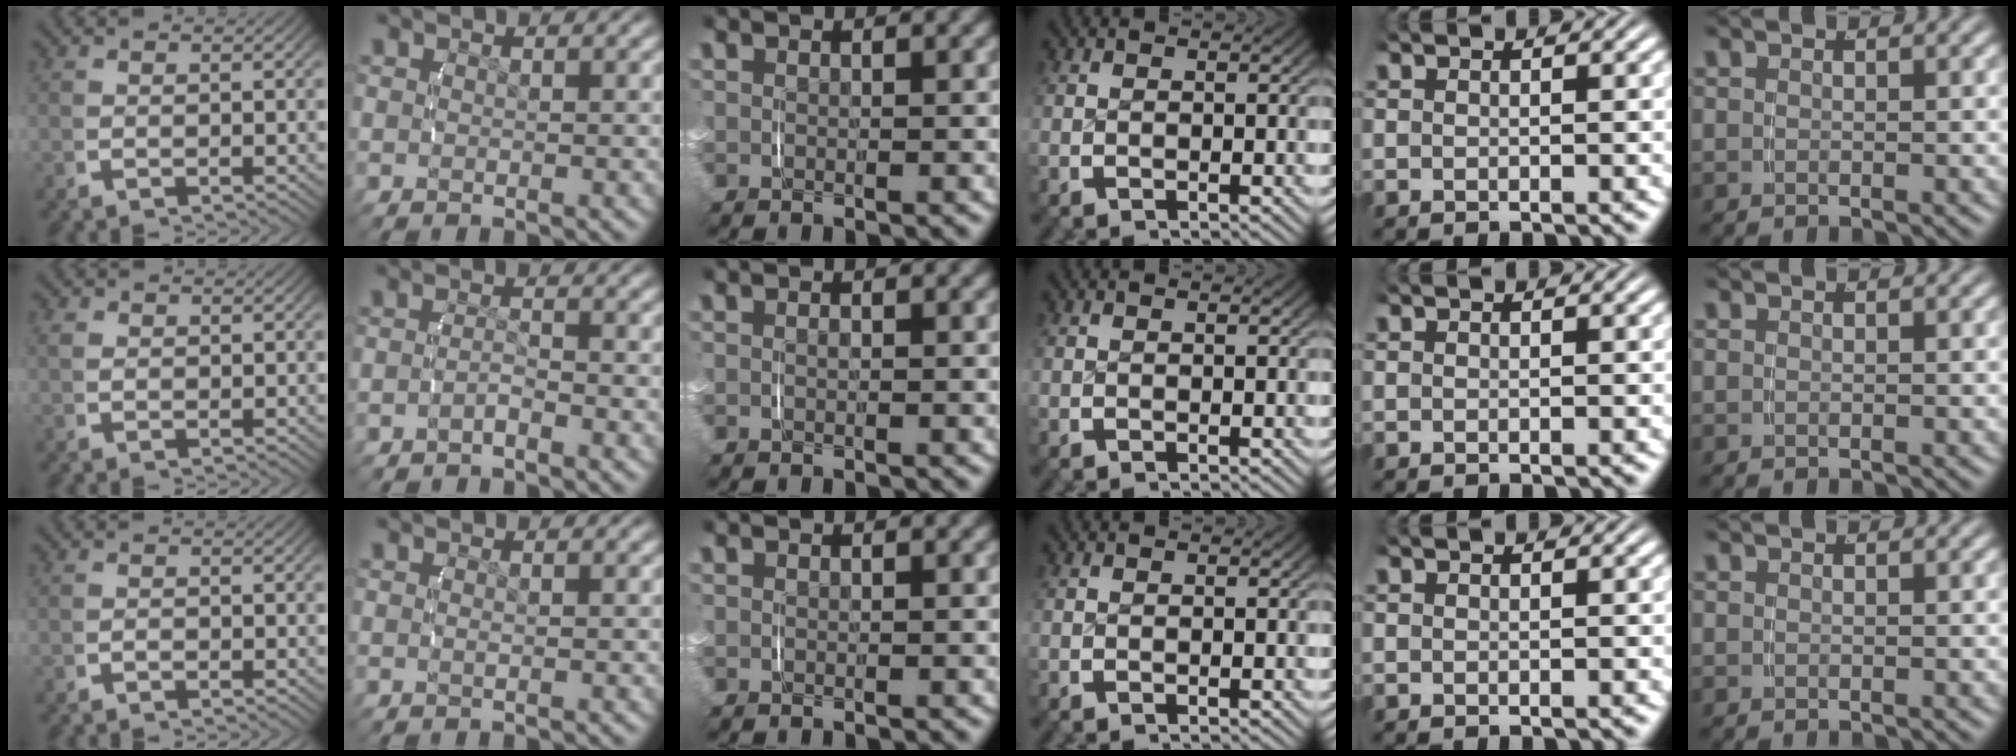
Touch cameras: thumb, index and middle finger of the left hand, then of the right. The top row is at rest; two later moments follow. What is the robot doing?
{"motion": "lift_and_place", "object": "small bumper sticker"}